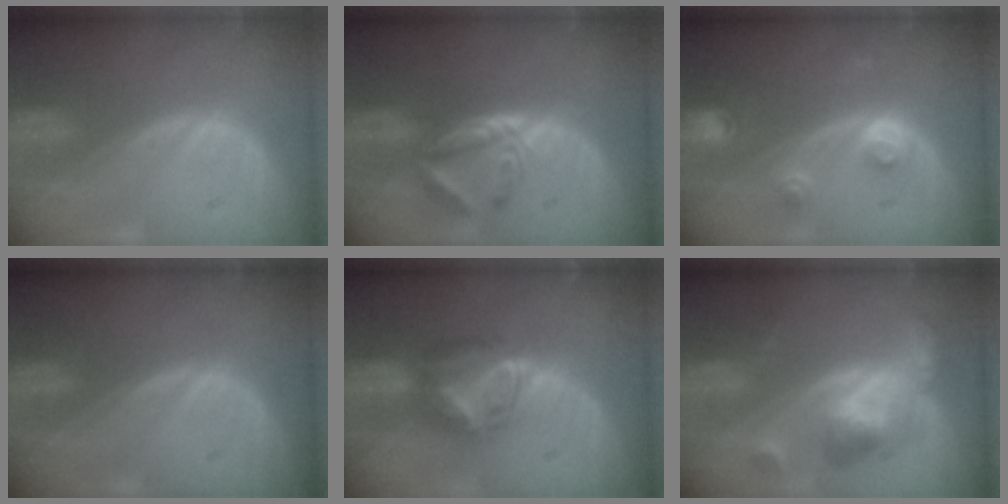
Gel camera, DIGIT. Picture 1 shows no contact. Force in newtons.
{"total": 5.9, "press": 4.9, "slide": 3.2}
{"total": 3.1, "press": 2.8, "slide": 1.2}
{"total": 0.0}
{"total": 6.9, "press": 6.1, "slide": 3.1}
{"total": 7.2, "press": 7.2, "slide": 0.5}